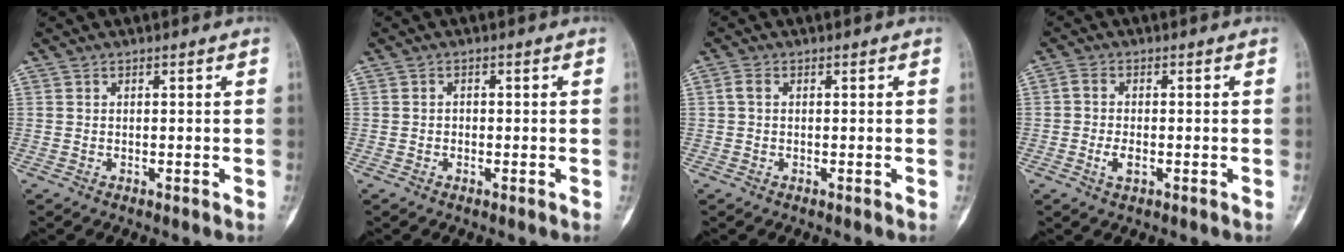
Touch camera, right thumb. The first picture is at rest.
{"total": 0.8, "force": [-0.2, 0.7, 0.3], "torque": [0.003, 0.003, -0.006]}
{"total": 1.4, "force": [0.1, 0.9, 1.1], "torque": [-0.023, 0.002, 0.001]}
{"total": 3.6, "force": [-1.0, 1.9, 2.8], "torque": [-0.060, 0.008, -0.020]}